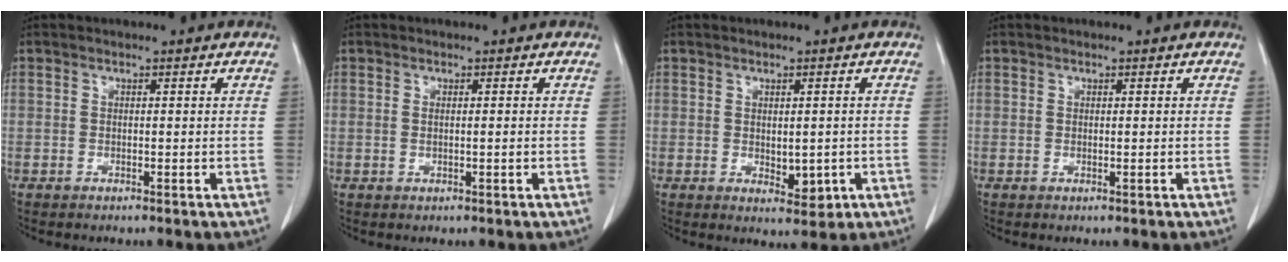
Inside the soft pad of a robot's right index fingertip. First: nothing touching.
{"total": 1.0, "force": [0.0, 0.1, 1.0], "torque": [-0.023, -0.004, 0.002]}
{"total": 3.9, "force": [-0.8, 2.0, 3.3], "torque": [-0.040, -0.007, 0.000]}
{"total": 0.0}